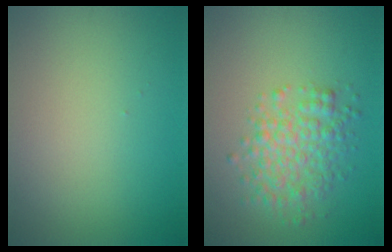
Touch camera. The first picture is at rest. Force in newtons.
{"total": 4.1, "press": 4.1, "slide": 0.1}